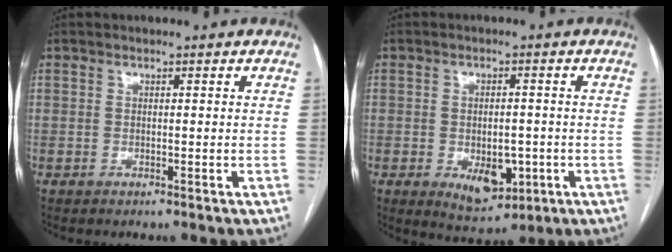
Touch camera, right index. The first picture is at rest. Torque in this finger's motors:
{"motor_torque": [-0.02, 0.01, 0.19, 0.07]}